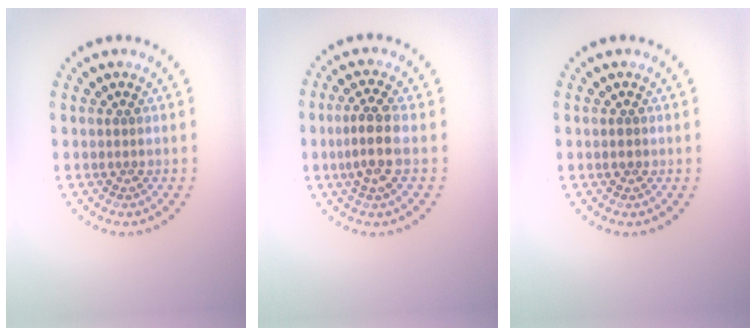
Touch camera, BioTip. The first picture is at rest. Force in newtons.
{"total": 2.9, "press": 2.6, "slide": 1.3}
{"total": 0.8, "press": 0.8, "slide": 0.3}